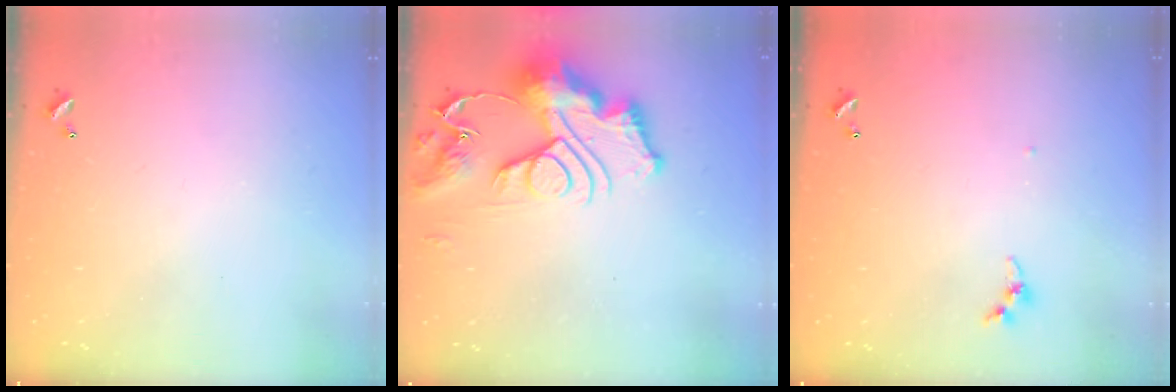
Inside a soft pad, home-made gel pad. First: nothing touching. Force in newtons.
{"total": 15.3, "press": 15.2, "slide": 1.6}
{"total": 3.3, "press": 3.3, "slide": 0.5}